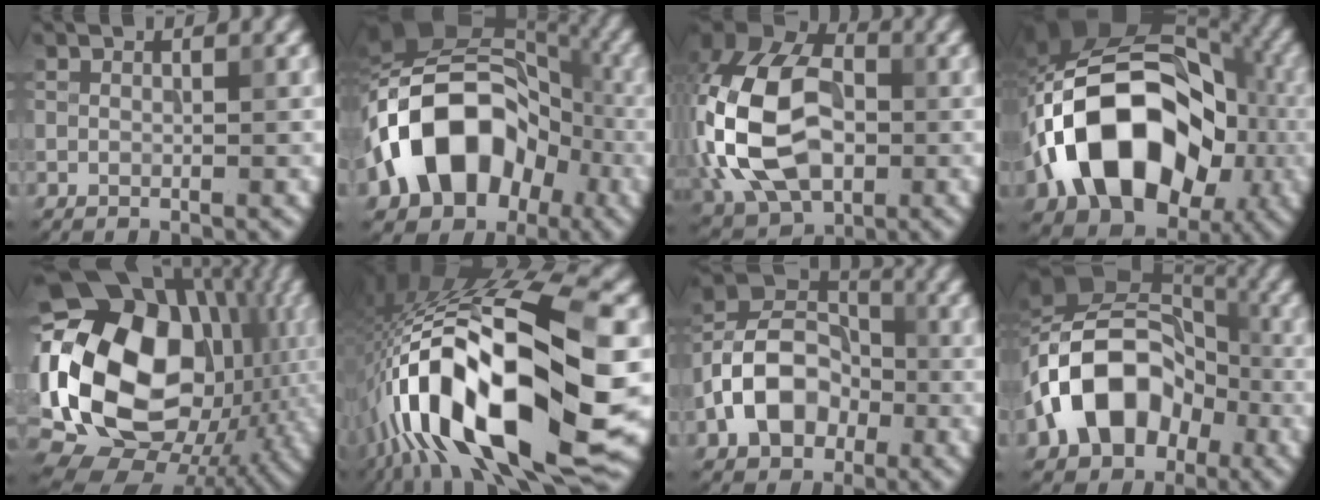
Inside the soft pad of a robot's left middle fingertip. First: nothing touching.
{"total": 13.6, "force": [-4.2, 9.7, 8.5], "torque": [-0.133, 0.010, -0.086]}
{"total": 13.8, "force": [-1.1, 9.4, 9.9], "torque": [-0.215, 0.000, -0.030]}
{"total": 14.8, "force": [-3.9, 10.3, 9.8], "torque": [-0.149, 0.005, -0.081]}
{"total": 19.9, "force": [0.1, 14.5, 13.6], "torque": [-0.261, 0.000, 0.022]}
{"total": 18.2, "force": [-3.3, 6.2, 16.8], "torque": [-0.301, 0.046, -0.056]}
{"total": 7.7, "force": [-2.4, 5.7, 4.5], "torque": [-0.078, 0.015, -0.060]}
{"total": 12.1, "force": [-3.9, 8.7, 7.4], "torque": [-0.130, 0.005, -0.082]}